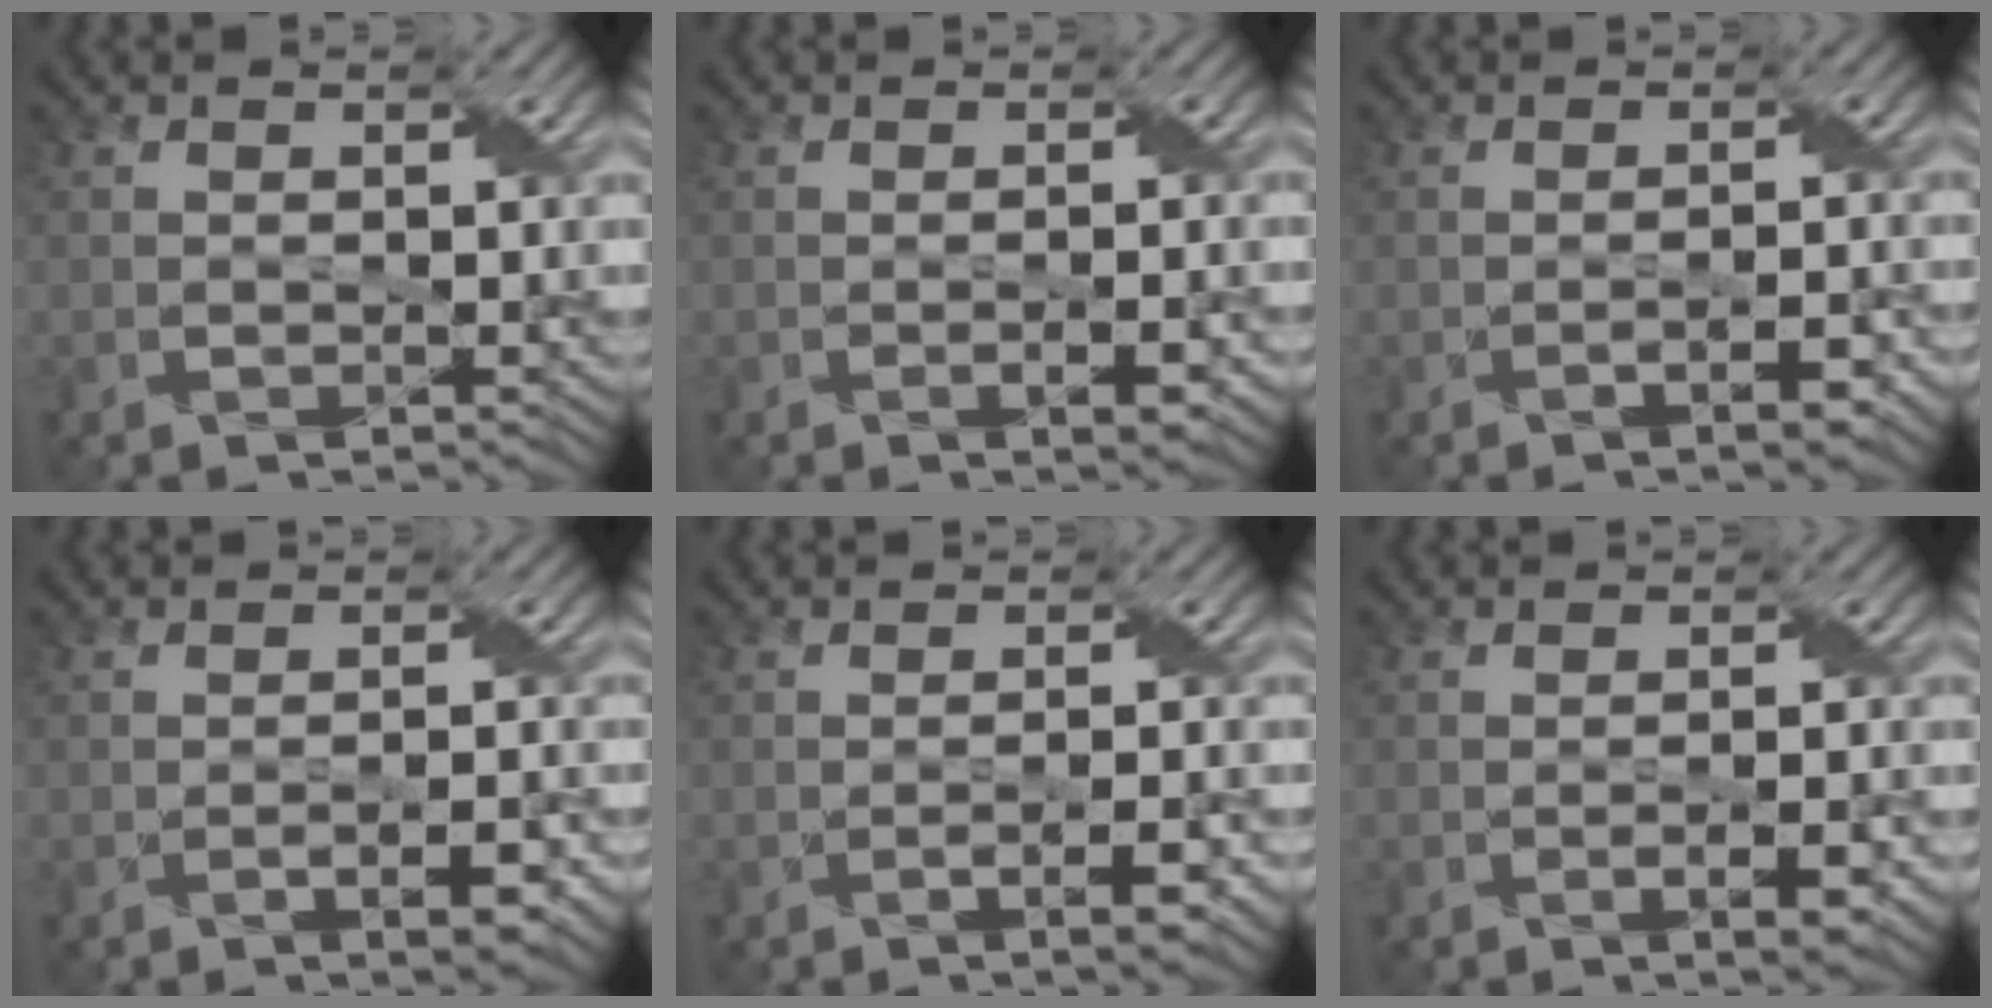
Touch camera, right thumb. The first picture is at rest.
{"total": 2.0, "force": [-0.8, 0.5, 1.7], "torque": [-0.030, 0.000, -0.009]}
{"total": 2.2, "force": [-1.2, 0.5, 1.8], "torque": [-0.032, 0.002, -0.018]}
{"total": 2.8, "force": [-1.3, 0.7, 2.4], "torque": [-0.041, 0.000, -0.017]}
{"total": 2.5, "force": [-1.3, 0.4, 2.1], "torque": [-0.037, 0.003, -0.020]}
{"total": 2.6, "force": [-1.2, 0.6, 2.2], "torque": [-0.039, 0.000, -0.015]}